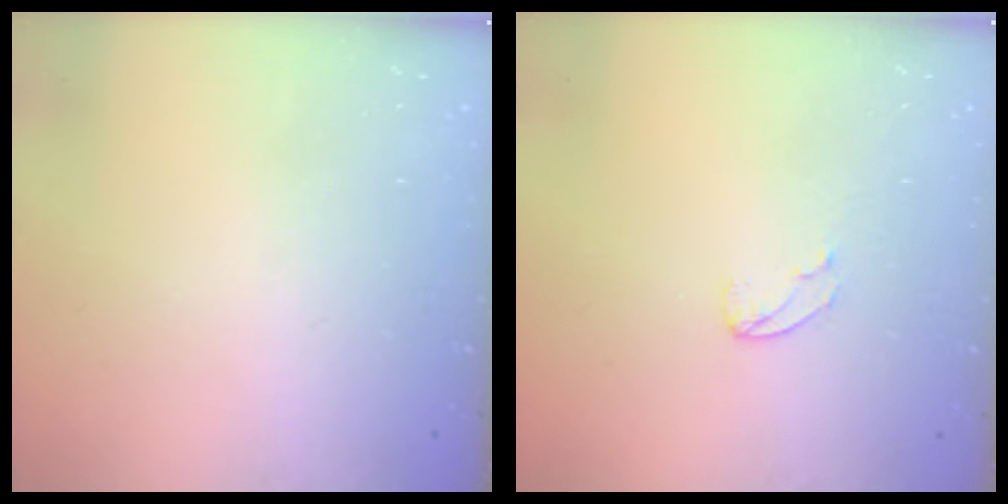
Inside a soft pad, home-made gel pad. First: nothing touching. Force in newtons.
{"total": 3.1, "press": 3.1, "slide": 0.3}